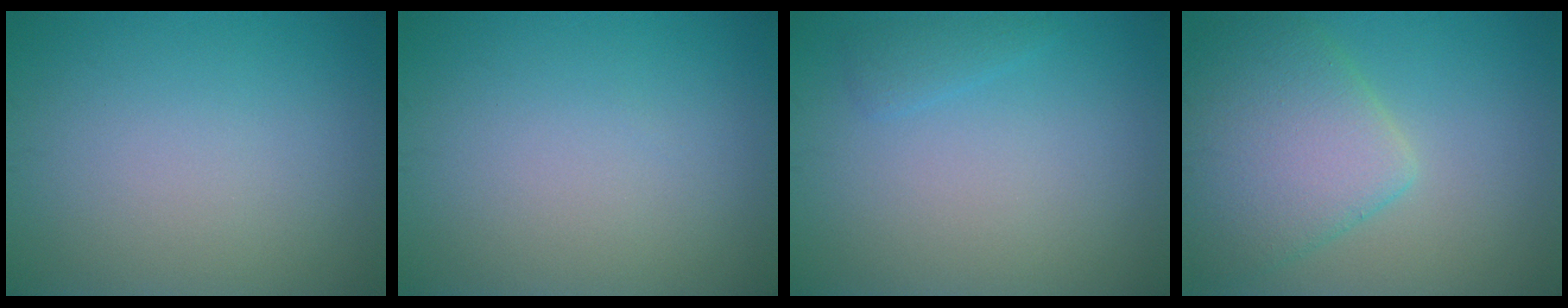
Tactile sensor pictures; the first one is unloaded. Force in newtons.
{"total": 0.0}
{"total": 1.1, "press": 1.1, "slide": 0.1}
{"total": 6.7, "press": 6.7, "slide": 0.3}